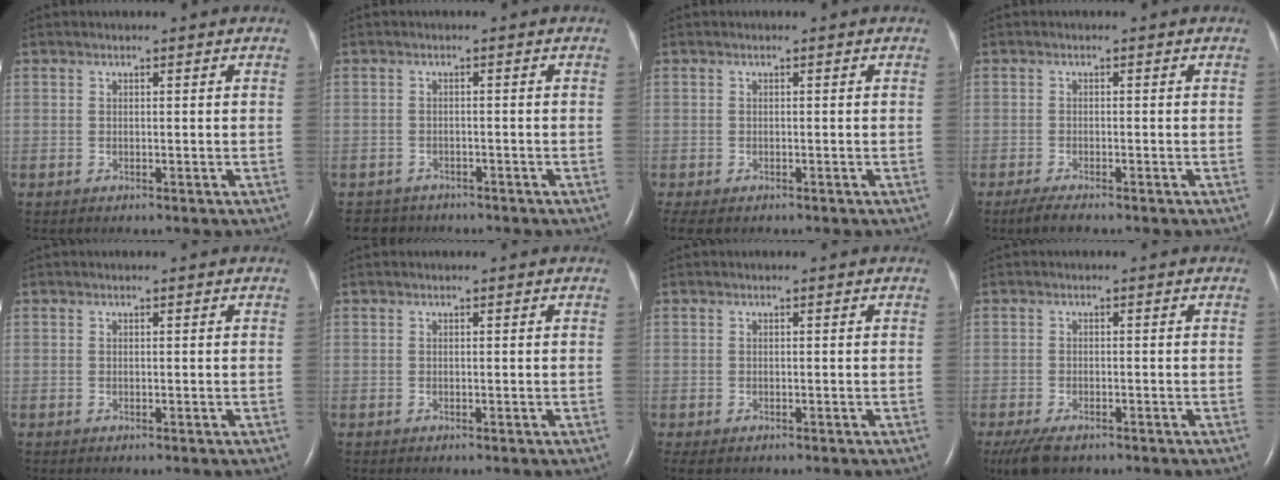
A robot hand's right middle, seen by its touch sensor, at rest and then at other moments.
{"total": 3.2, "force": [-2.7, 1.6, -0.5], "torque": [0.000, 0.000, -0.045]}
{"total": 3.4, "force": [-2.5, 1.6, 1.7], "torque": [-0.030, -0.009, -0.037]}
{"total": 2.6, "force": [-2.0, 0.3, 1.6], "torque": [-0.042, -0.009, -0.038]}
{"total": 0.0}
{"total": 0.0}
{"total": 1.5, "force": [-1.0, 0.8, 0.9], "torque": [-0.016, -0.003, -0.010]}
{"total": 5.1, "force": [-3.6, 2.1, 3.0], "torque": [-0.061, -0.011, -0.060]}